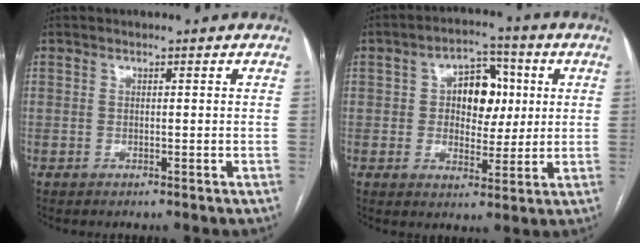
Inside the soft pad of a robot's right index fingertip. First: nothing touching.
{"total": 8.5, "force": [1.5, 5.3, 6.5], "torque": [-0.093, 0.023, 0.027]}